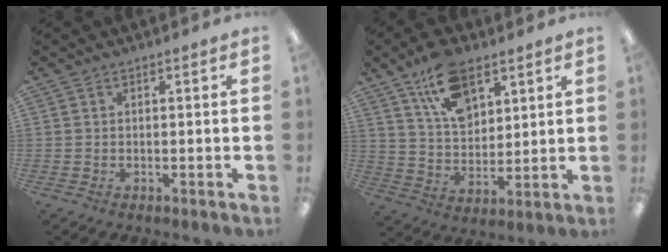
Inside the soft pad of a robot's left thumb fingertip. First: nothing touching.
{"total": 14.2, "force": [8.9, 7.9, 7.7], "torque": [-0.132, -0.032, 0.165]}